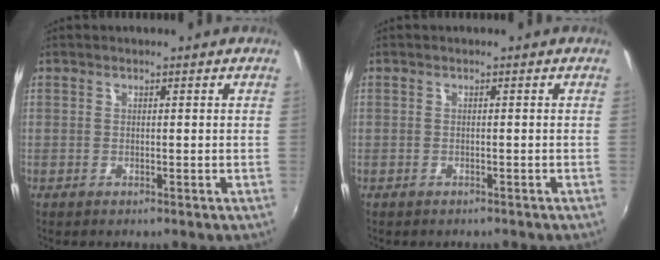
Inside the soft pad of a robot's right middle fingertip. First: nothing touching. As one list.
[{"total": 0.9, "force": [-0.7, 0.6, 0.0], "torque": [-0.005, 0.001, -0.008]}]